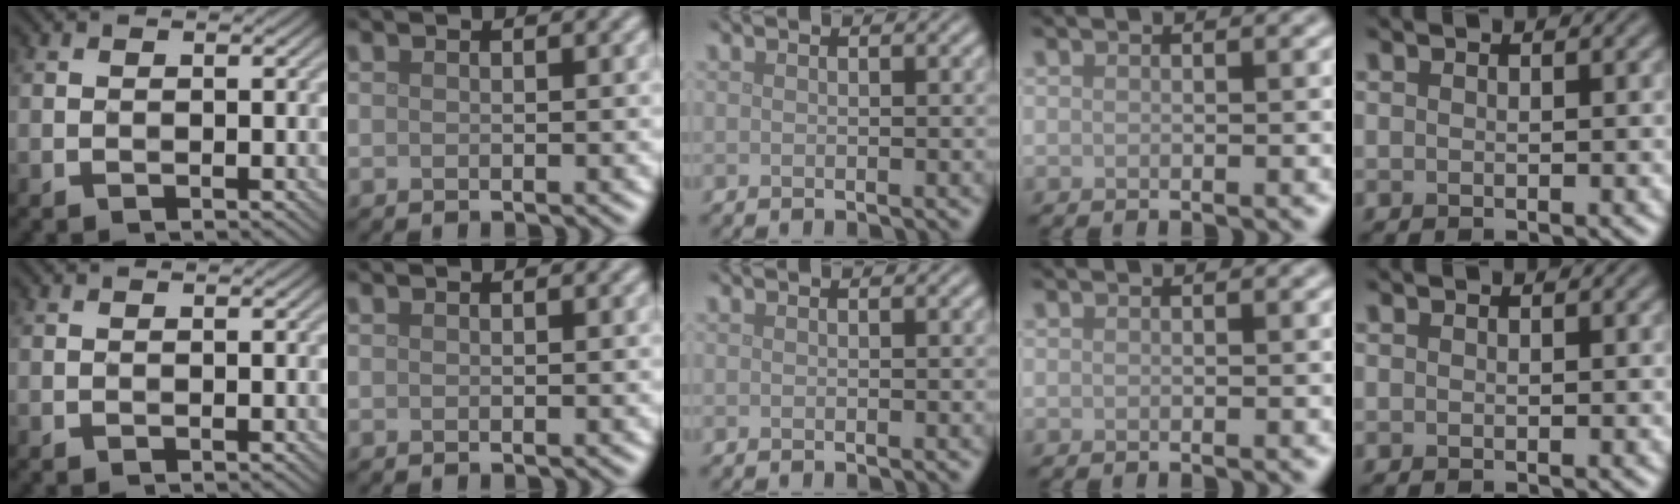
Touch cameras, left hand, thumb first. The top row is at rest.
{}